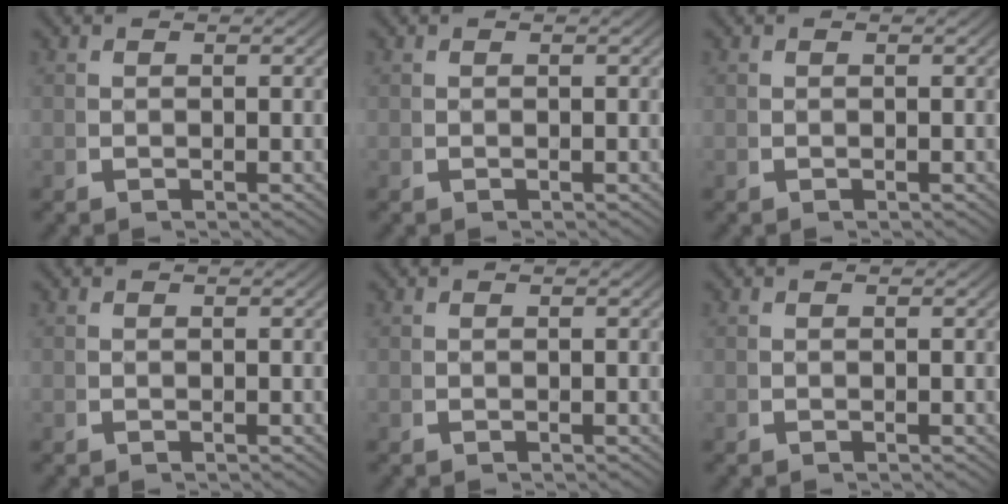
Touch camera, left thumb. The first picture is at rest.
{"total": 0.0}
{"total": 0.0}
{"total": 0.0}
{"total": 0.0}
{"total": 0.0}